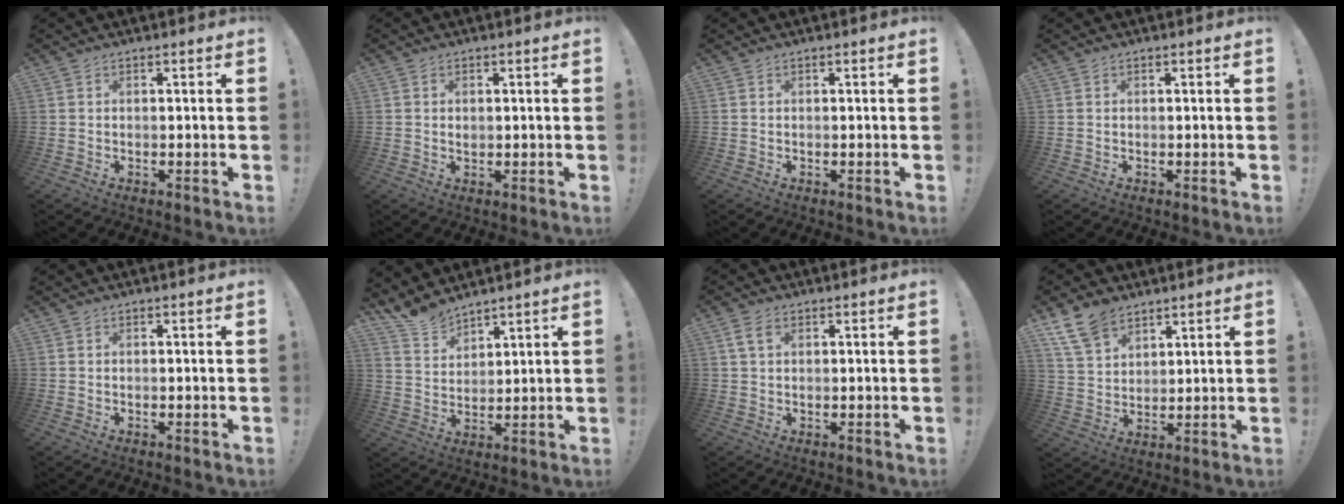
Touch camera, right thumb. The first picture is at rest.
{"total": 0.8, "force": [0.3, 0.6, 0.4], "torque": [-0.006, 0.000, 0.005]}
{"total": 0.0}
{"total": 0.0}
{"total": 0.0}
{"total": 8.0, "force": [7.3, 3.0, 1.5], "torque": [-0.036, -0.052, 0.141]}
{"total": 3.9, "force": [1.7, 2.1, 2.8], "torque": [-0.053, 0.003, 0.033]}
{"total": 10.9, "force": [7.6, 6.5, 4.3], "torque": [-0.085, -0.033, 0.151]}